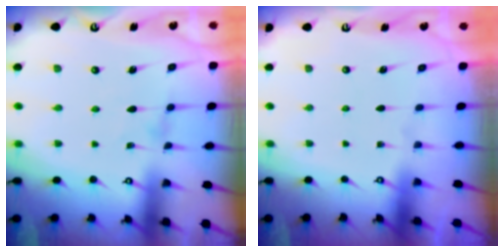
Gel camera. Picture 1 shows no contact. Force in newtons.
{"total": 0.0}